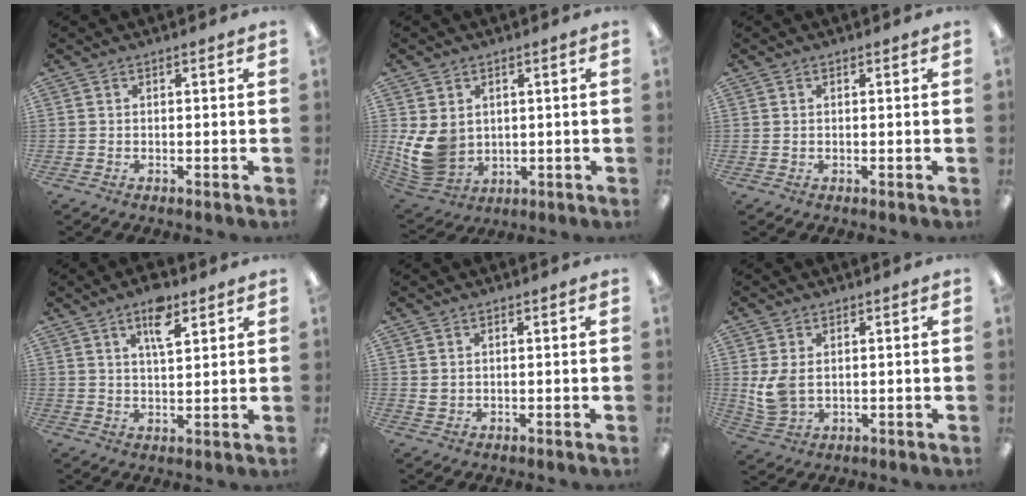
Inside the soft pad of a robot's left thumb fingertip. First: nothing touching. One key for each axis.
{"total": 10.1, "fx": 1.1, "fy": 8.4, "fz": 5.6, "tx": -0.129, "ty": -0.006, "tz": 0.025}
{"total": 0.5, "fx": 0.3, "fy": 0.3, "fz": 0.3, "tx": -0.006, "ty": 0.004, "tz": 0.005}
{"total": 7.7, "fx": 4.6, "fy": 3.0, "fz": 5.4, "tx": -0.085, "ty": -0.013, "tz": 0.074}
{"total": 1.4, "fx": 0.7, "fy": 1.1, "fz": 0.5, "tx": -0.012, "ty": 0.003, "tz": 0.013}
{"total": 6.1, "fx": 1.1, "fy": 4.2, "fz": 4.3, "tx": -0.100, "ty": -0.006, "tz": 0.019}